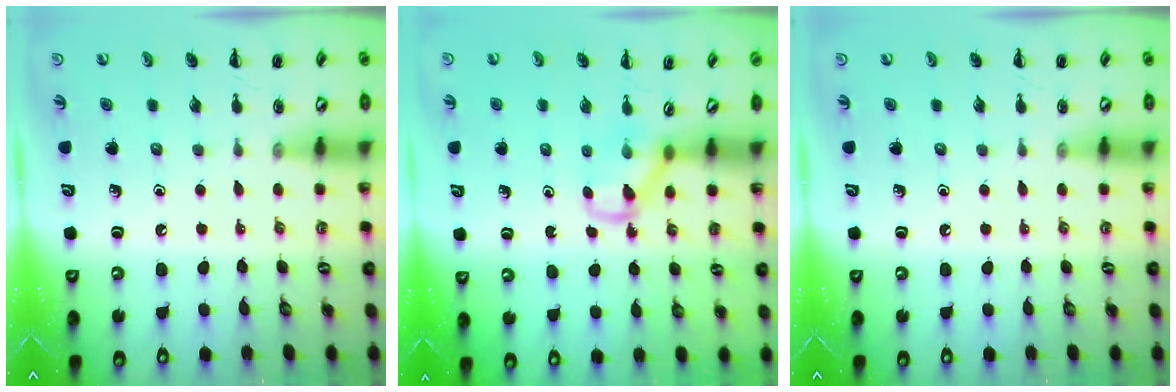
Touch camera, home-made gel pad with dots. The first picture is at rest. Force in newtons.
{"total": 3.8, "press": 3.7, "slide": 0.8}
{"total": 0.0}